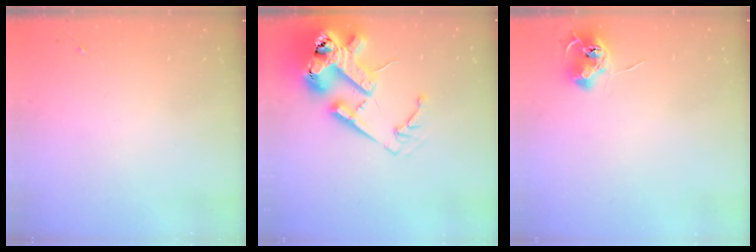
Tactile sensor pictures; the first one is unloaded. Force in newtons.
{"total": 24.1, "press": 23.9, "slide": 3.2}
{"total": 7.8, "press": 7.8, "slide": 0.8}